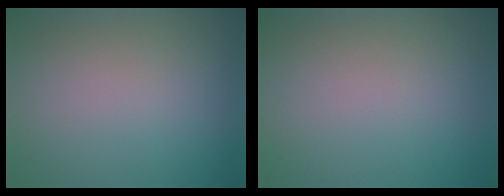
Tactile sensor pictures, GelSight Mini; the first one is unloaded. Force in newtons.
{"total": 0.0}